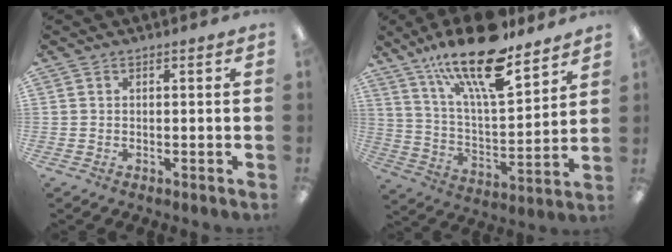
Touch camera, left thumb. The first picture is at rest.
{"total": 22.0, "force": [15.8, 6.9, 13.6], "torque": [-0.229, -0.098, 0.267]}